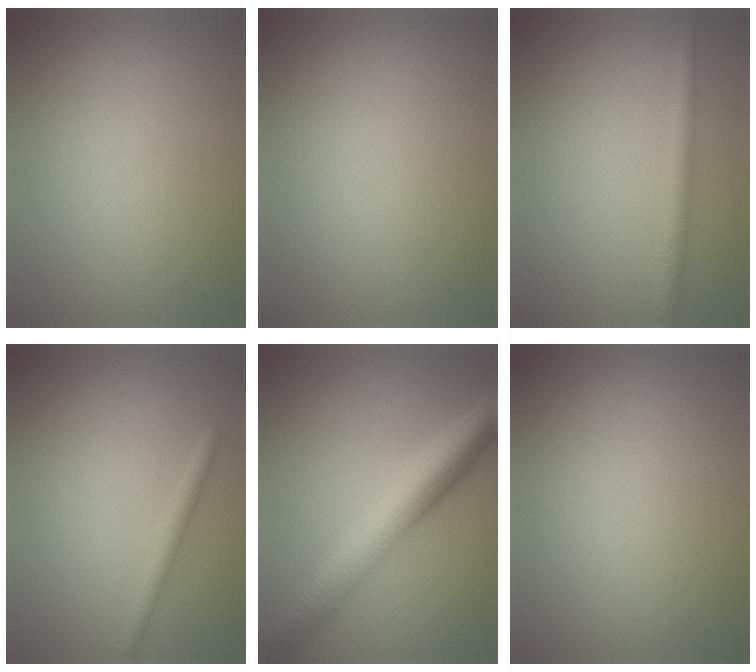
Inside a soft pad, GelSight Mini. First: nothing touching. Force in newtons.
{"total": 0.0}
{"total": 2.4, "press": 2.4, "slide": 0.1}
{"total": 1.8, "press": 1.8, "slide": 0.1}
{"total": 9.2, "press": 9.2, "slide": 0.3}
{"total": 0.0}